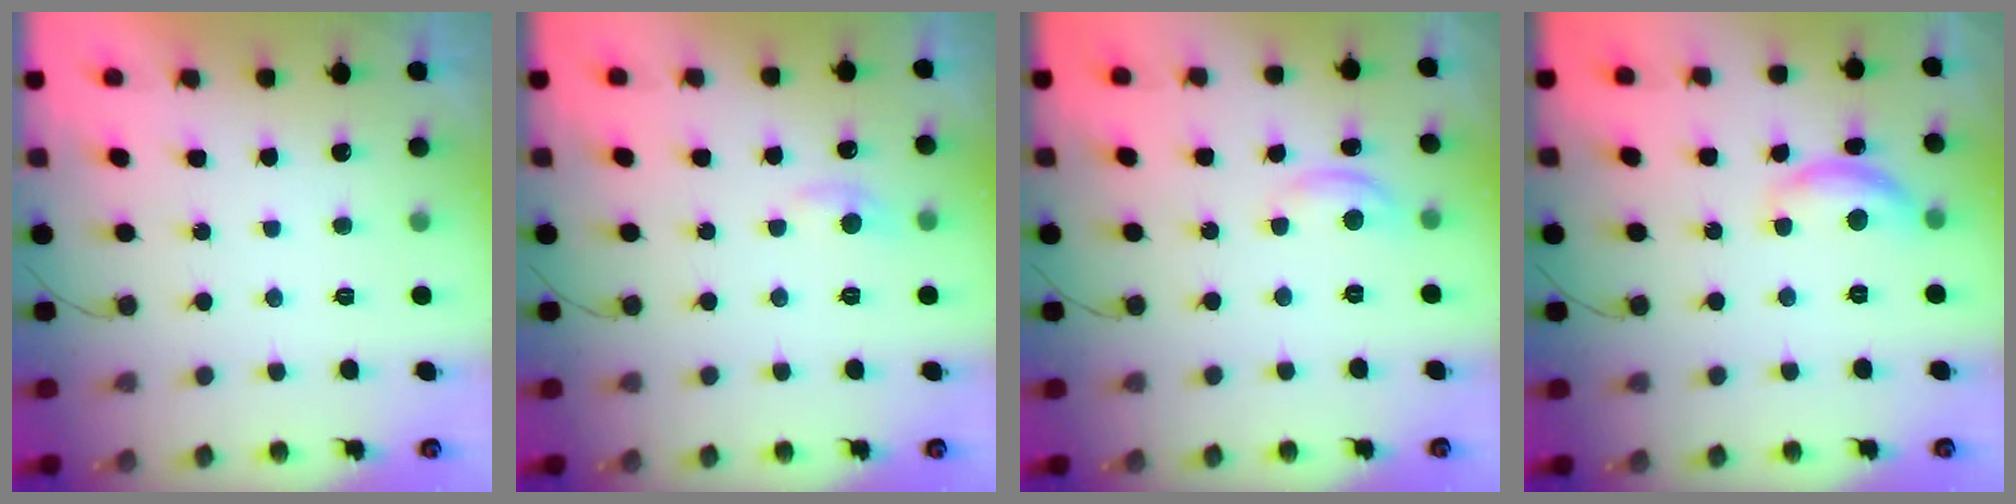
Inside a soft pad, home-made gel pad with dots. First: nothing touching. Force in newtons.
{"total": 5.9, "press": 5.8, "slide": 0.8}
{"total": 5.5, "press": 5.5, "slide": 0.2}
{"total": 11.3, "press": 11.3, "slide": 0.7}